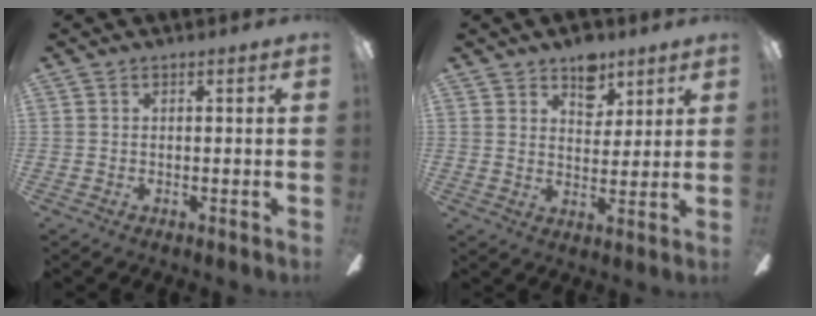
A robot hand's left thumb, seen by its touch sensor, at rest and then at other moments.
{"total": 7.7, "force": [5.2, 4.7, 3.2], "torque": [-0.021, -0.026, 0.089]}